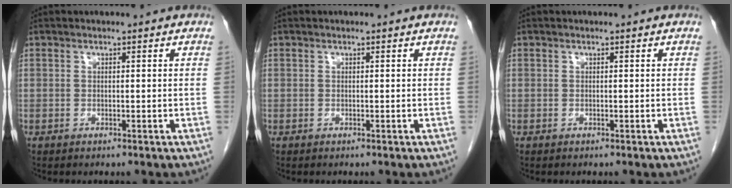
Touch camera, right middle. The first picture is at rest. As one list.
[{"total": 0.0}, {"total": 0.0}]